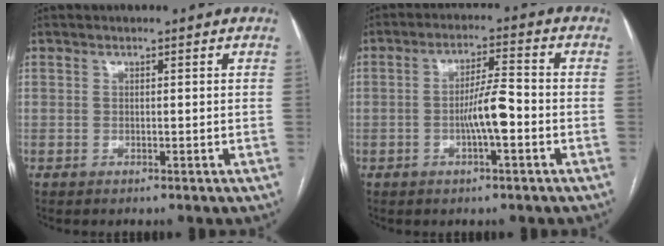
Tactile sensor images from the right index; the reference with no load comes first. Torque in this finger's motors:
{"motor_torque": [0.90, -0.10, 0.17, 0.12]}